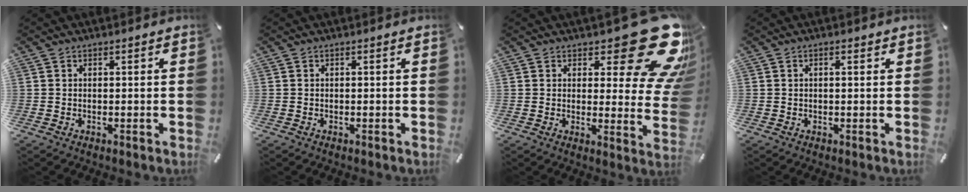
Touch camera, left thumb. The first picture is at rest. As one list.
[{"total": 0.0}, {"total": 21.5, "force": [11.8, 8.7, 15.8], "torque": [-0.175, -0.086, 0.195]}, {"total": 1.2, "force": [0.3, 0.6, 1.0], "torque": [-0.013, 0.002, 0.002]}]